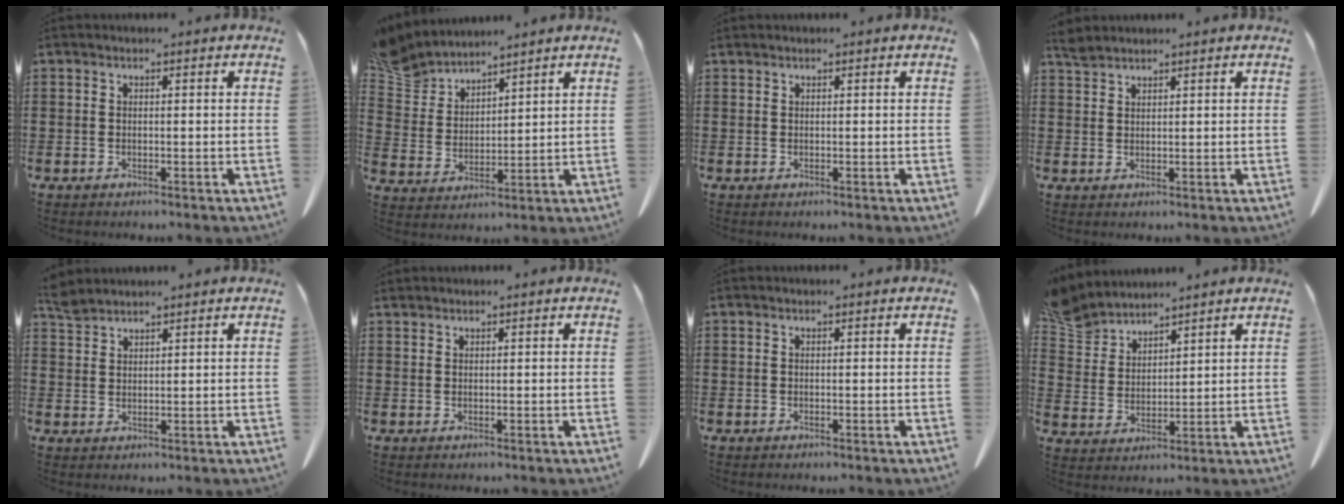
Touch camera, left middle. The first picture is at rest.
{"total": 6.1, "force": [5.6, 2.2, 0.9], "torque": [-0.047, -0.020, 0.105]}
{"total": 0.0}
{"total": 1.9, "force": [1.8, 0.5, 0.5], "torque": [-0.016, -0.001, 0.035]}
{"total": 2.7, "force": [2.5, 0.7, 0.7], "torque": [-0.023, -0.003, 0.048]}
{"total": 0.7, "force": [0.6, 0.1, 0.0], "torque": [-0.002, -0.002, 0.014]}
{"total": 0.0}
{"total": 5.9, "force": [5.4, 2.2, 1.0], "torque": [-0.044, -0.015, 0.102]}